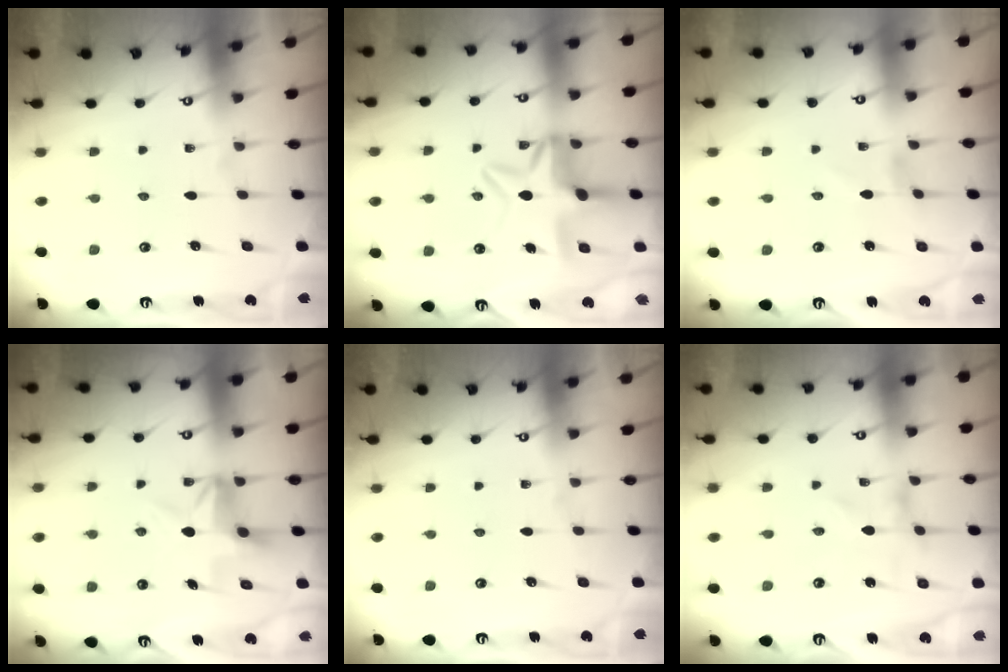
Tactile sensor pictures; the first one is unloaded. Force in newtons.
{"total": 8.1, "press": 8.1, "slide": 1.2}
{"total": 0.7, "press": 0.7, "slide": 0.2}
{"total": 5.5, "press": 5.3, "slide": 1.2}
{"total": 0.0}
{"total": 0.0}